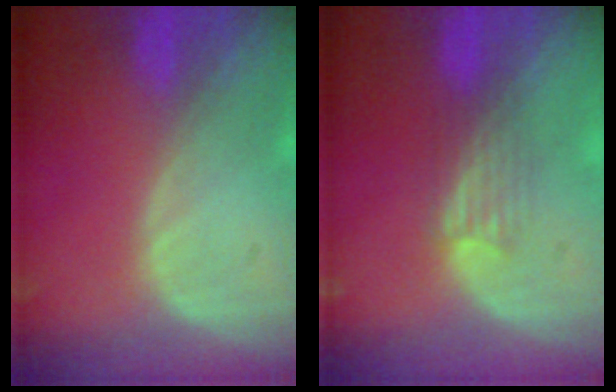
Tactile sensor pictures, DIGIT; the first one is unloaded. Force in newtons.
{"total": 3.2, "press": 2.9, "slide": 1.5}